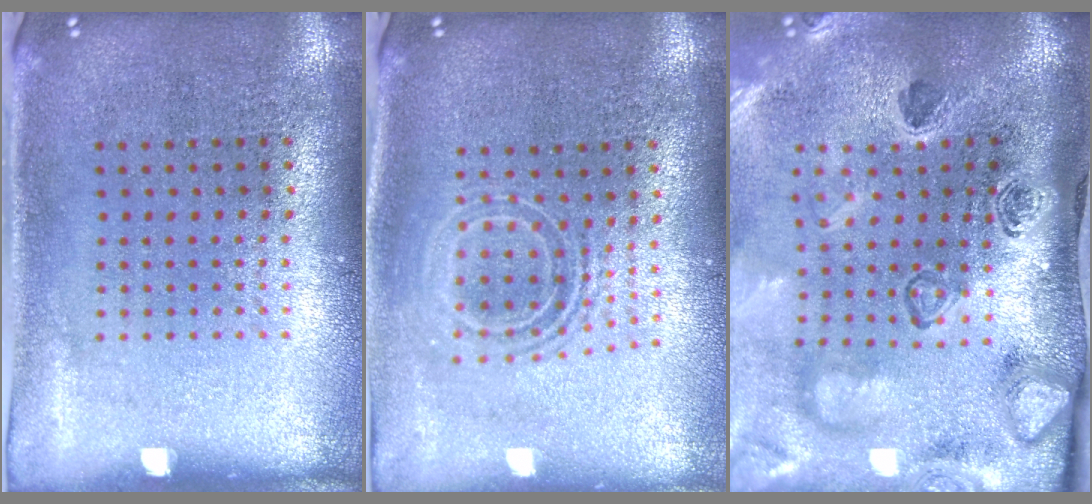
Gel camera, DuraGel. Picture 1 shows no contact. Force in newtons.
{"total": 1.6, "press": 1.3, "slide": 1.0}
{"total": 4.5, "press": 3.2, "slide": 3.2}